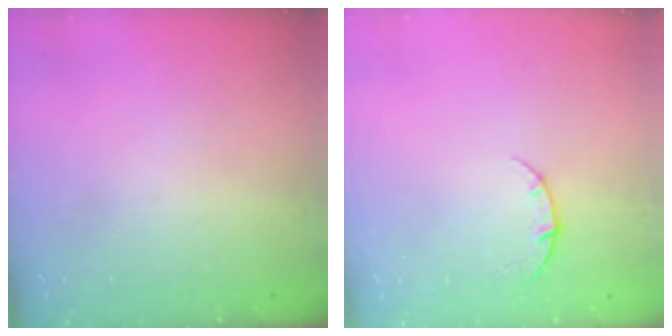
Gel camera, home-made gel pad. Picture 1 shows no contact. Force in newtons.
{"total": 3.5, "press": 3.5, "slide": 0.4}